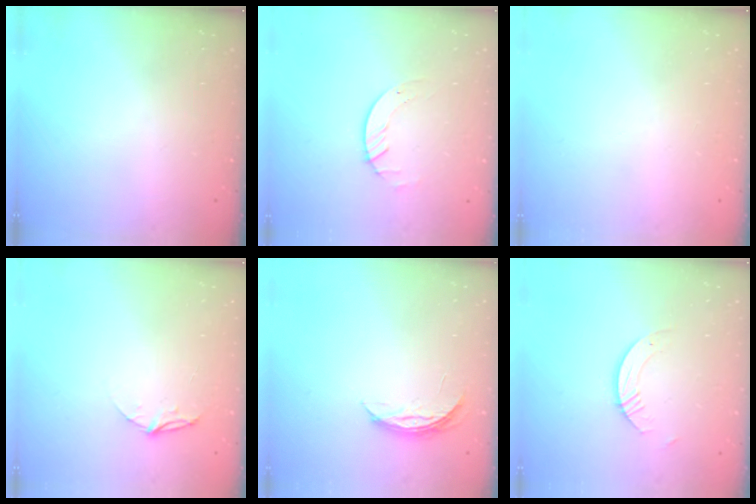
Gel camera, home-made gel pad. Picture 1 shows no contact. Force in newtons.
{"total": 2.7, "press": 2.7, "slide": 0.3}
{"total": 0.0}
{"total": 4.4, "press": 4.4, "slide": 0.4}
{"total": 4.2, "press": 4.2, "slide": 0.5}
{"total": 3.7, "press": 3.7, "slide": 0.3}